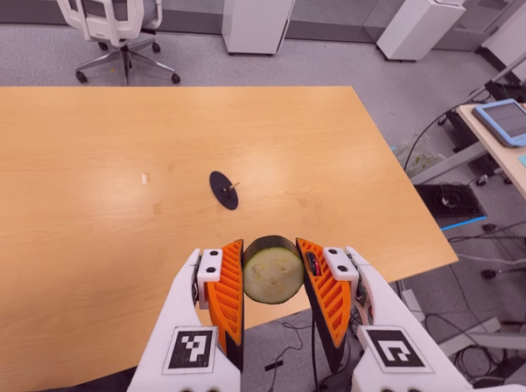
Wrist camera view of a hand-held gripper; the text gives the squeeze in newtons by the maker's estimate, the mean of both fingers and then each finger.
{"total": 12.4, "left": 10.9, "right": 13.9}